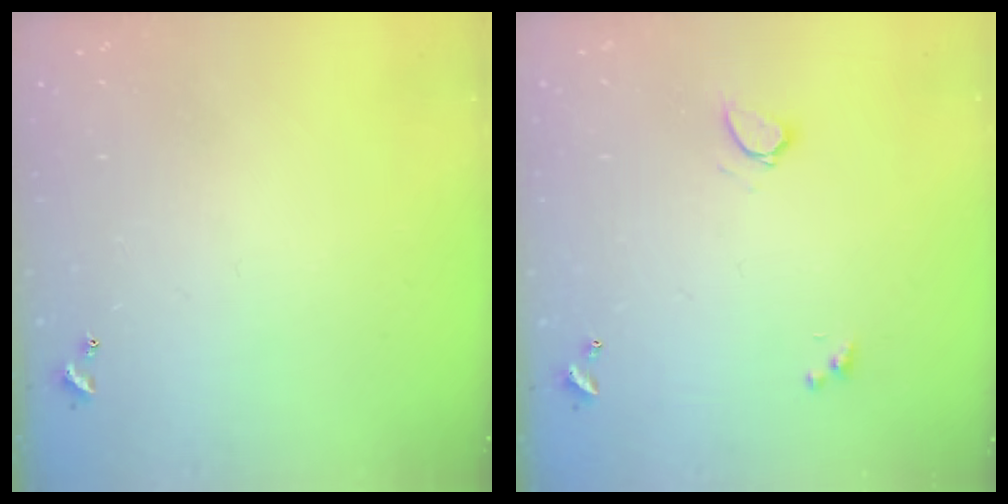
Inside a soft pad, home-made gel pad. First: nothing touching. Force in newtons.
{"total": 1.2, "press": 1.2, "slide": 0.3}